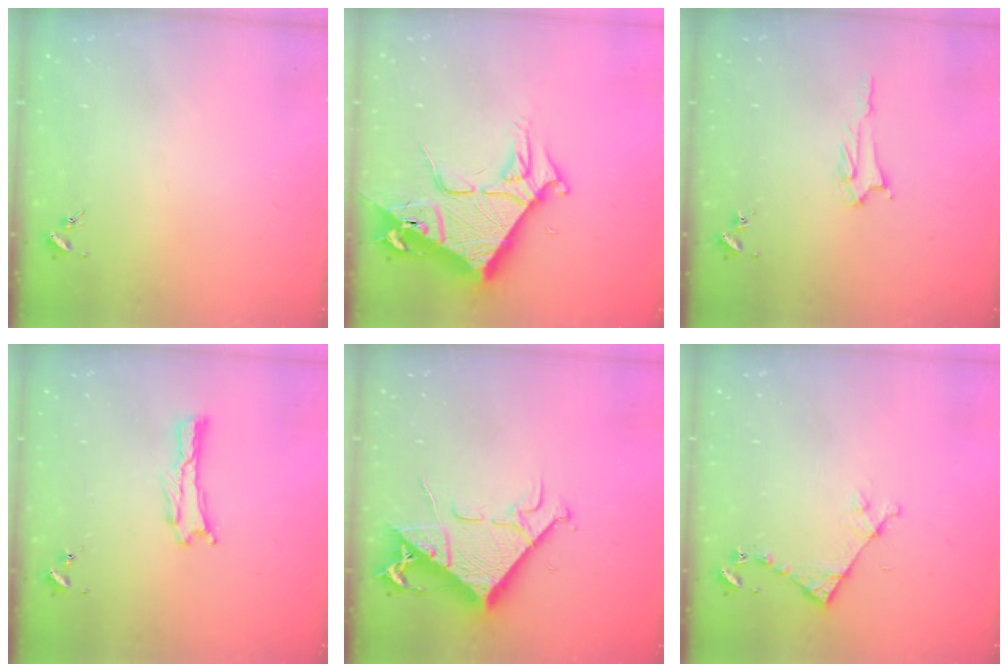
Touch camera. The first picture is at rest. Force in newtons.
{"total": 9.2, "press": 9.2, "slide": 0.9}
{"total": 2.6, "press": 2.6, "slide": 0.3}
{"total": 0.0}
{"total": 9.0, "press": 8.9, "slide": 1.1}
{"total": 4.5, "press": 4.5, "slide": 0.3}